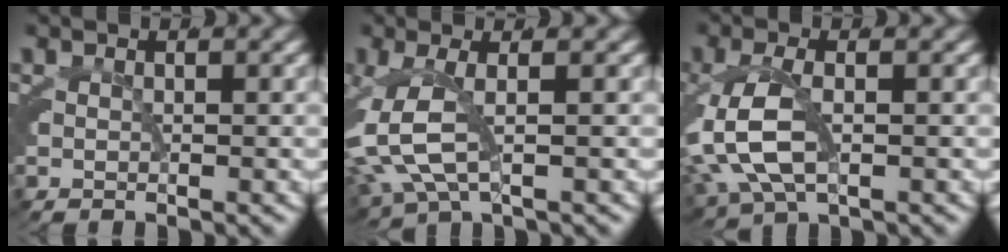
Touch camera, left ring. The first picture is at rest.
{"total": 5.9, "force": [-0.7, 3.5, 4.7], "torque": [-0.131, -0.017, -0.004]}
{"total": 6.0, "force": [-1.1, 3.8, 4.5], "torque": [-0.140, -0.023, -0.006]}